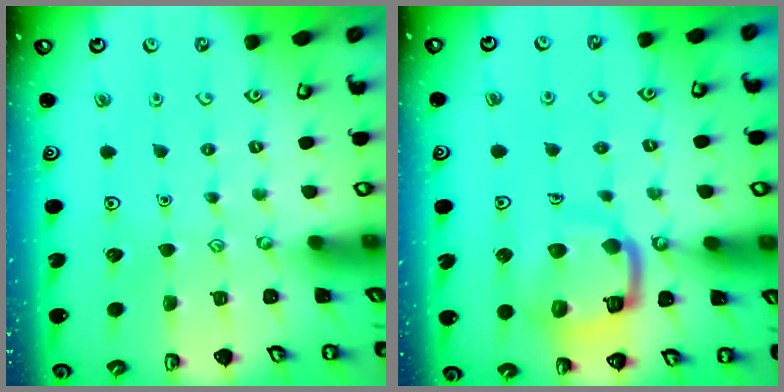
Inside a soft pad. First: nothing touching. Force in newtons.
{"total": 12.1, "press": 12.0, "slide": 1.3}